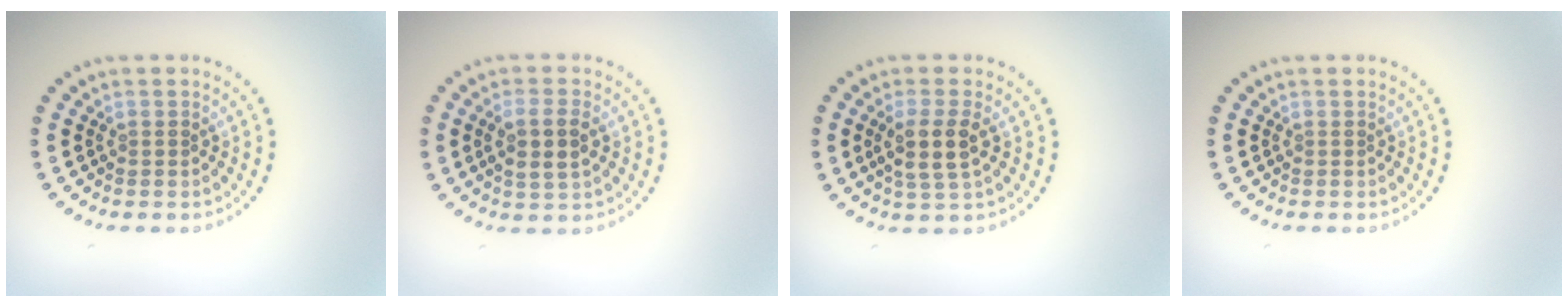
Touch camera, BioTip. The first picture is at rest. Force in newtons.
{"total": 2.8, "press": 2.7, "slide": 0.8}
{"total": 2.9, "press": 2.5, "slide": 1.5}
{"total": 0.0}